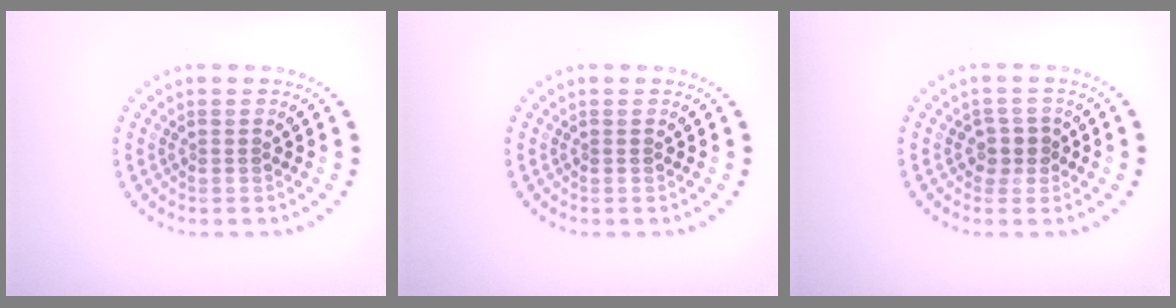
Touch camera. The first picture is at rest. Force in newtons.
{"total": 0.0}
{"total": 1.8, "press": 1.4, "slide": 1.1}